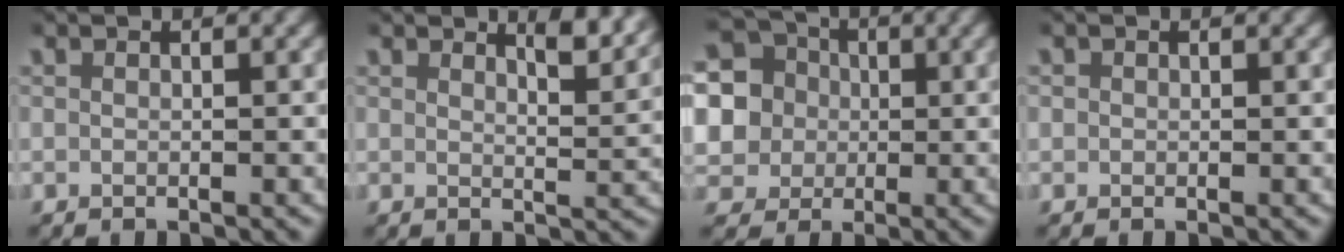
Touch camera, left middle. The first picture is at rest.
{"total": 3.6, "force": [3.1, 0.5, 1.8], "torque": [-0.021, -0.008, 0.049]}
{"total": 14.7, "force": [1.1, 13.5, 5.7], "torque": [-0.158, -0.035, 0.013]}
{"total": 0.9, "force": [0.2, 0.9, 0.2], "torque": [-0.006, -0.001, 0.001]}